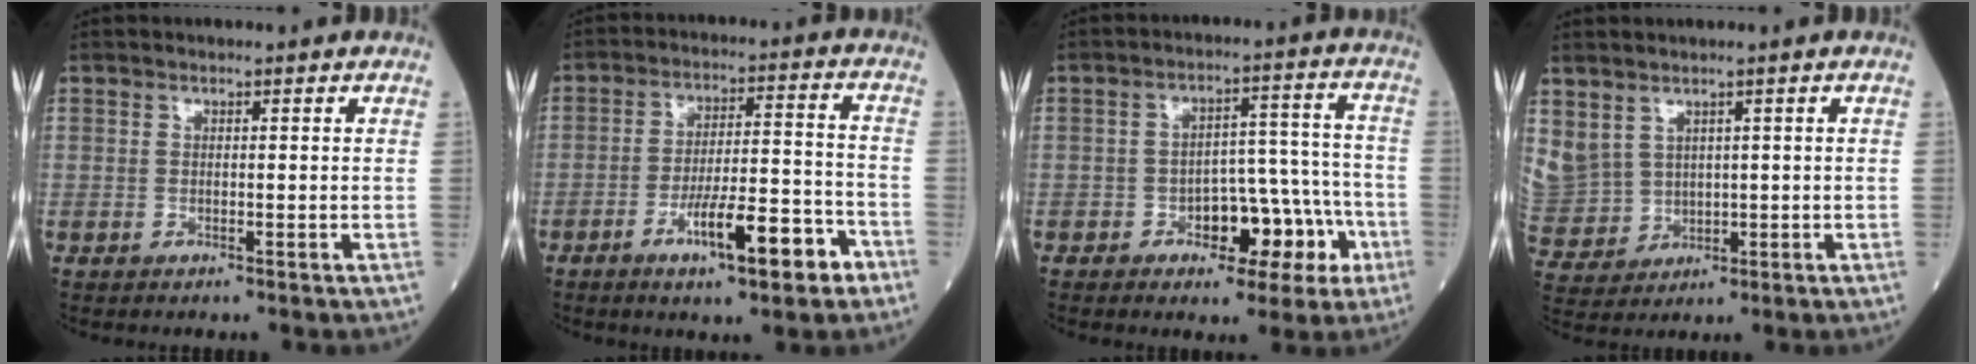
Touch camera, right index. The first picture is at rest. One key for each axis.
{"total": 11.4, "fx": -6.0, "fy": 2.0, "fz": 9.5, "tx": -0.153, "ty": 0.008, "tz": -0.092}
{"total": 9.8, "fx": -4.2, "fy": 5.2, "fz": 7.2, "tx": -0.089, "ty": 0.038, "tz": -0.052}
{"total": 11.7, "fx": 3.2, "fy": 10.2, "fz": 4.8, "tx": -0.165, "ty": 0.028, "tz": 0.093}